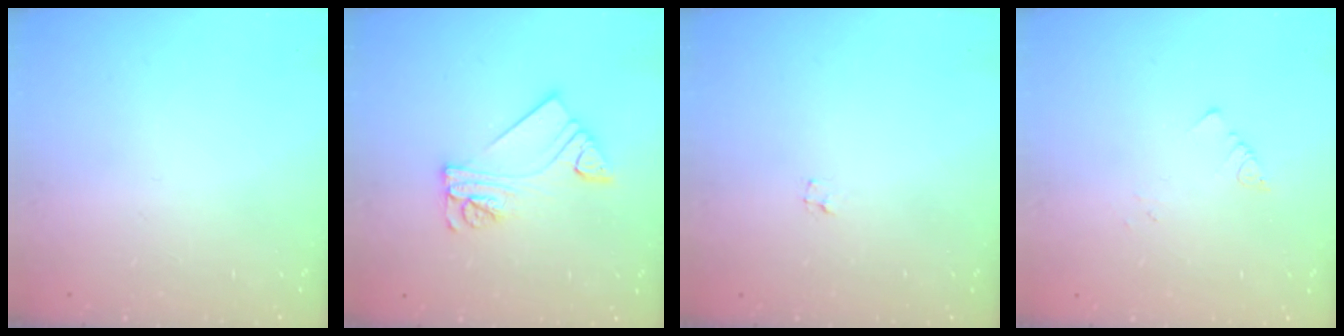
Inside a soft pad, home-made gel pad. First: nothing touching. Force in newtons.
{"total": 9.7, "press": 9.7, "slide": 0.9}
{"total": 1.2, "press": 1.2, "slide": 0.1}
{"total": 1.3, "press": 1.2, "slide": 0.1}